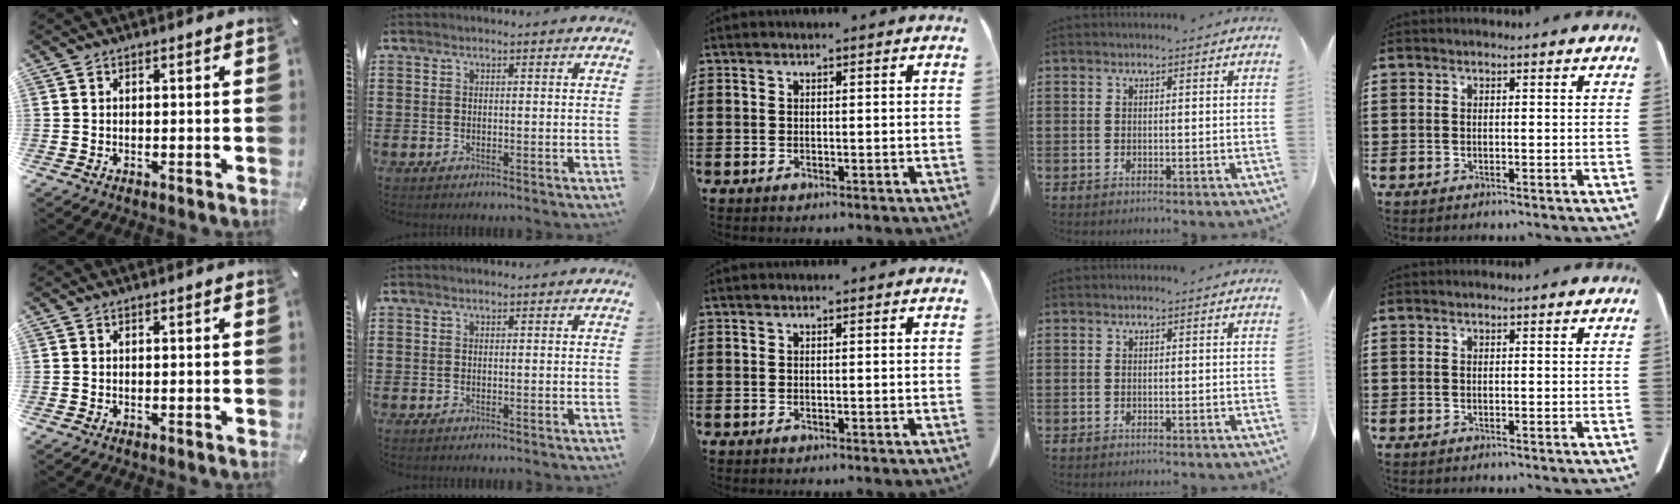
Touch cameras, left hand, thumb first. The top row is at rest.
{}